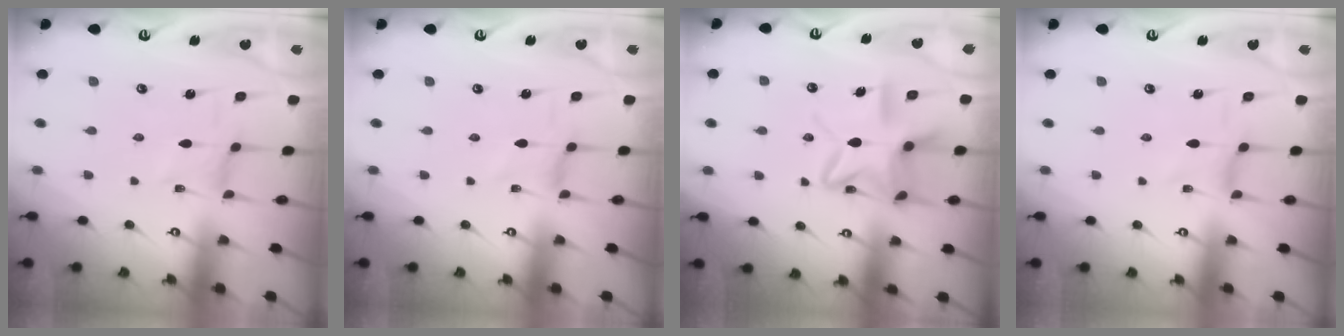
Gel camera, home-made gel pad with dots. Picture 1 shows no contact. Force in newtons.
{"total": 0.0}
{"total": 14.1, "press": 14.1, "slide": 1.1}
{"total": 0.6, "press": 0.5, "slide": 0.3}